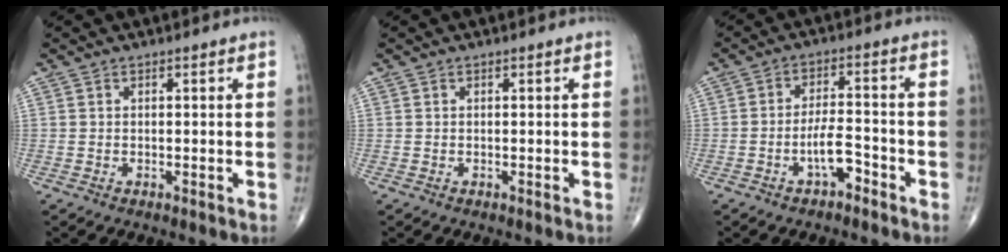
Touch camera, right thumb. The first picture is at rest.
{"total": 0.0}
{"total": 5.6, "force": [-3.0, 2.3, 4.2], "torque": [-0.068, 0.032, -0.051]}